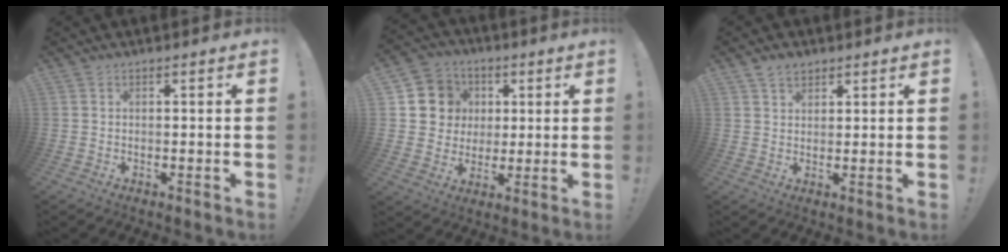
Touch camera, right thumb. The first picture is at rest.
{"total": 9.7, "force": [1.9, 9.3, 1.9], "torque": [-0.027, -0.004, 0.043]}
{"total": 3.6, "force": [2.5, 2.3, 1.2], "torque": [-0.022, -0.008, 0.046]}